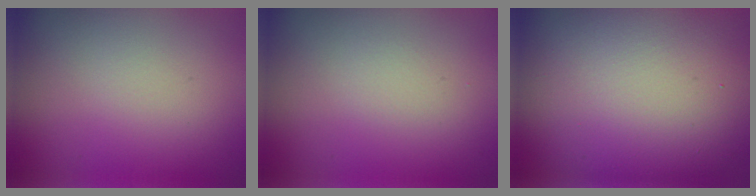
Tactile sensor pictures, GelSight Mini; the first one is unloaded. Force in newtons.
{"total": 0.6, "press": 0.6, "slide": 0.0}
{"total": 15.4, "press": 15.4, "slide": 0.9}